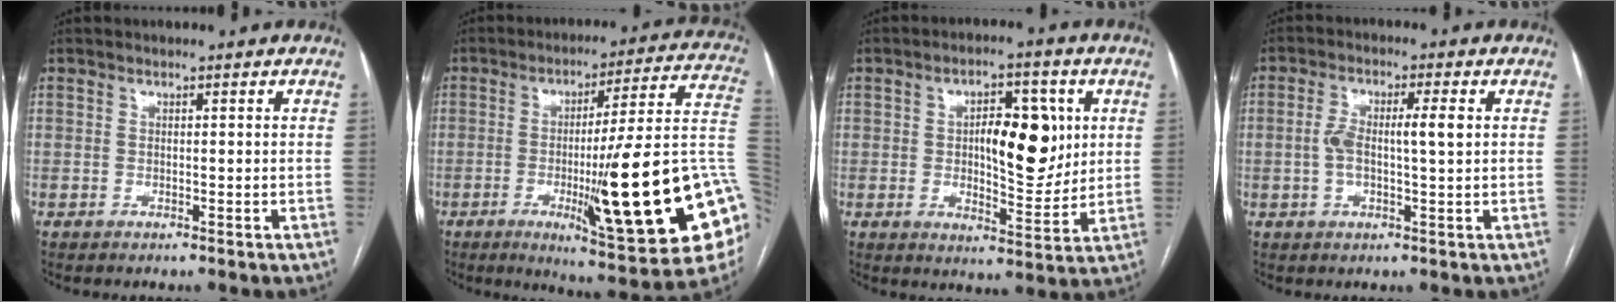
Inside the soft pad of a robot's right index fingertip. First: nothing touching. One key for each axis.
{"total": 25.9, "fx": -5.4, "fy": 1.2, "fz": 25.3, "tx": -0.284, "ty": -0.012, "tz": -0.078}
{"total": 10.4, "fx": 1.9, "fy": 4.0, "fz": 9.4, "tx": -0.139, "ty": 0.009, "tz": 0.036}
{"total": 5.7, "fx": 0.5, "fy": 1.0, "fz": 5.6, "tx": -0.117, "ty": 0.020, "tz": 0.010}